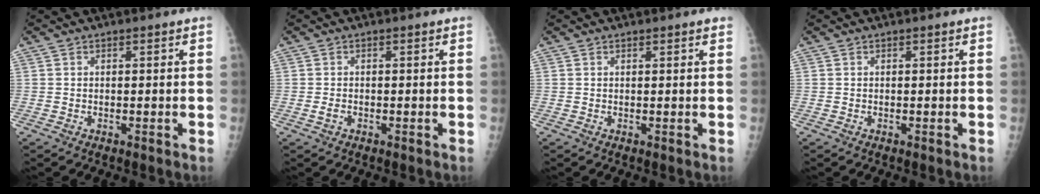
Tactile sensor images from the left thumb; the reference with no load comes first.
{"total": 1.2, "force": [-0.4, 0.8, 0.8], "torque": [-0.018, -0.001, -0.007]}
{"total": 1.0, "force": [0.9, 0.2, 0.5], "torque": [-0.003, -0.001, 0.012]}
{"total": 0.0}